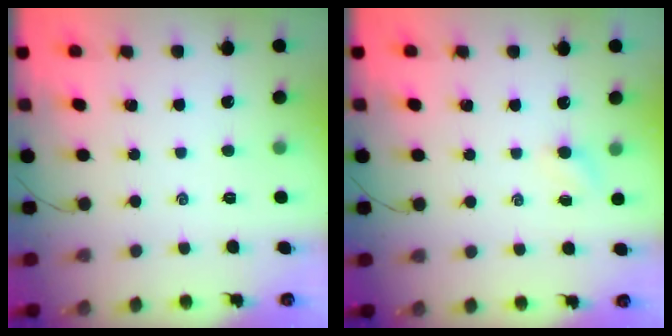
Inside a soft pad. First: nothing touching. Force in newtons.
{"total": 2.7, "press": 2.6, "slide": 0.8}